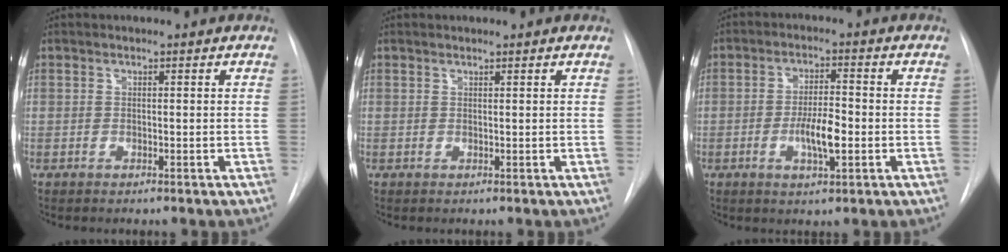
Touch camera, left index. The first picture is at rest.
{"total": 0.8, "force": [0.8, 0.0, 0.2], "torque": [-0.006, 0.011, 0.015]}
{"total": 5.9, "force": [-1.5, 1.4, 5.5], "torque": [-0.101, -0.001, -0.024]}